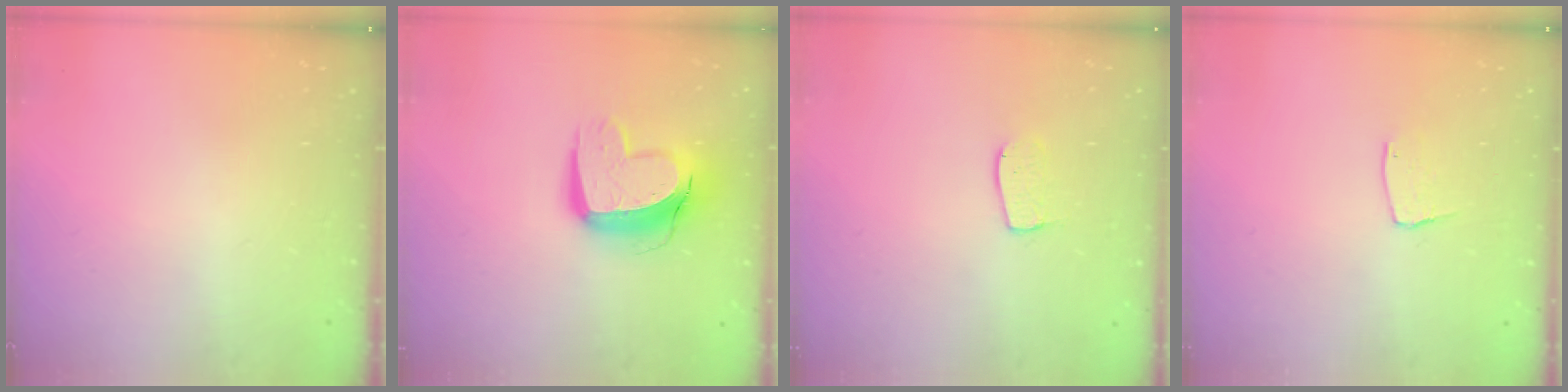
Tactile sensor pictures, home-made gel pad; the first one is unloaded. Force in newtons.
{"total": 14.0, "press": 14.0, "slide": 1.5}
{"total": 6.5, "press": 6.5, "slide": 0.5}
{"total": 4.7, "press": 4.7, "slide": 0.3}